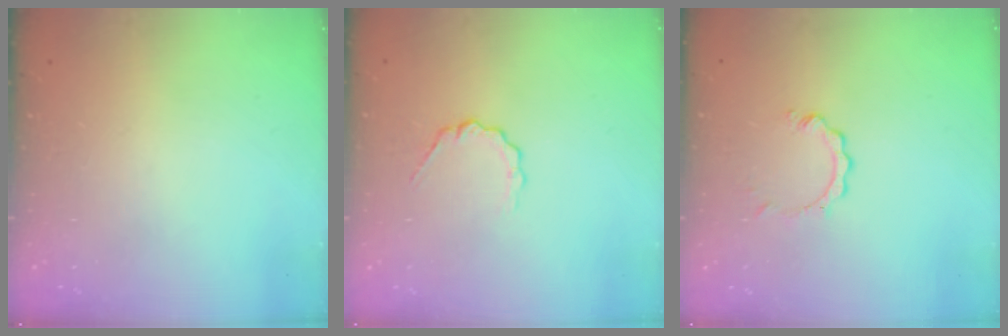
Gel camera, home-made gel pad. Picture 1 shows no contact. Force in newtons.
{"total": 4.3, "press": 4.3, "slide": 0.4}
{"total": 2.0, "press": 2.0, "slide": 0.2}